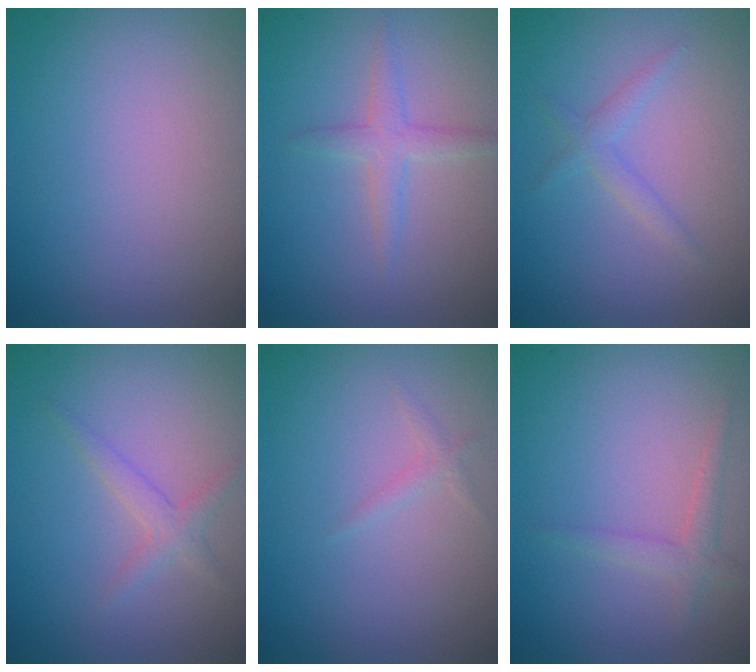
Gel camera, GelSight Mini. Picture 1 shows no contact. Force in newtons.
{"total": 1.7, "press": 1.7, "slide": 0.1}
{"total": 1.4, "press": 1.4, "slide": 0.0}
{"total": 1.6, "press": 1.6, "slide": 0.1}
{"total": 0.7, "press": 0.7, "slide": 0.0}
{"total": 1.6, "press": 1.6, "slide": 0.1}